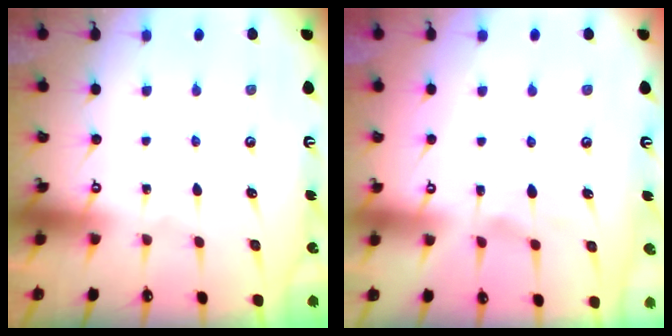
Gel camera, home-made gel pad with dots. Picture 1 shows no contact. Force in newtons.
{"total": 1.5, "press": 1.3, "slide": 0.6}